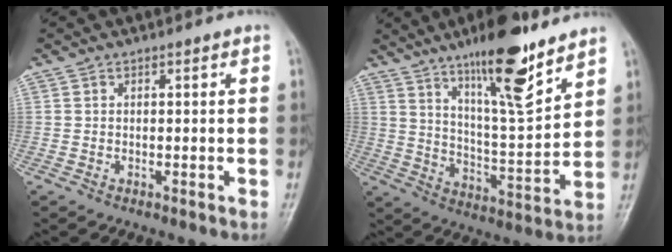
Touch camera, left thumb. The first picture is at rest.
{"total": 16.4, "force": [11.2, 3.6, 11.5], "torque": [-0.168, -0.068, 0.192]}